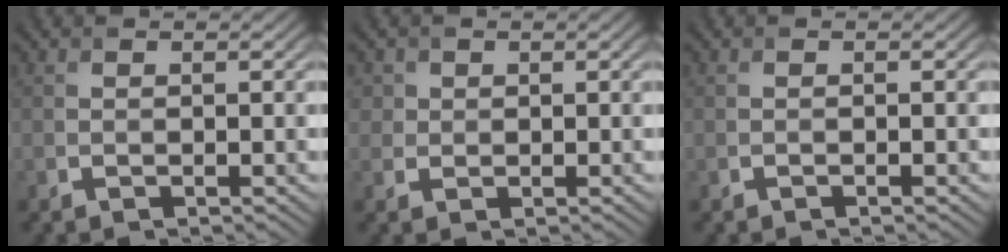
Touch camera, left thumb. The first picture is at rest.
{"total": 2.3, "force": [0.8, 2.1, 0.4], "torque": [-0.014, -0.007, 0.021]}
{"total": 0.0}